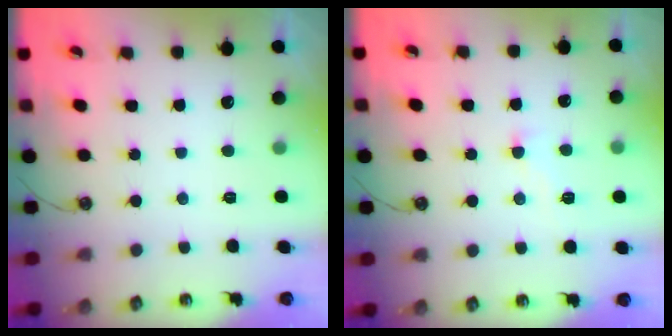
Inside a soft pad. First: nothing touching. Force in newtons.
{"total": 0.8, "press": 0.8, "slide": 0.3}